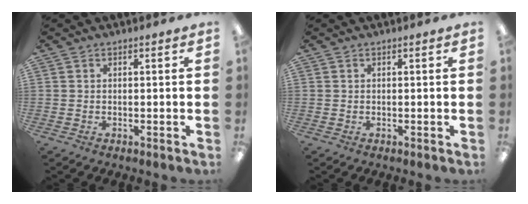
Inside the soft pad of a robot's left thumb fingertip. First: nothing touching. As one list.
[{"total": 0.0}]